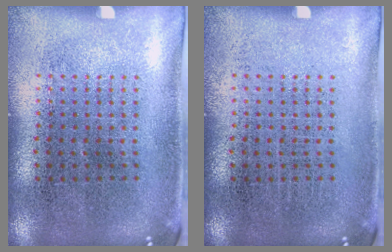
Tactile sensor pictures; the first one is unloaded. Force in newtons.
{"total": 0.0}